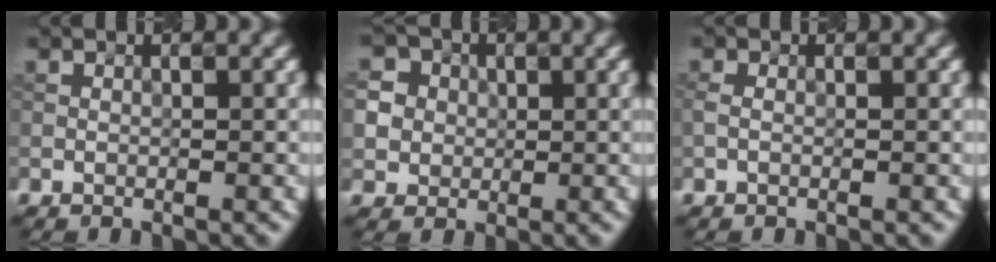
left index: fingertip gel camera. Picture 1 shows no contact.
{"total": 6.0, "force": [1.5, 5.6, 1.7], "torque": [-0.040, 0.034, 0.016]}
{"total": 0.6, "force": [-0.2, 0.4, 0.5], "torque": [-0.014, 0.000, -0.007]}